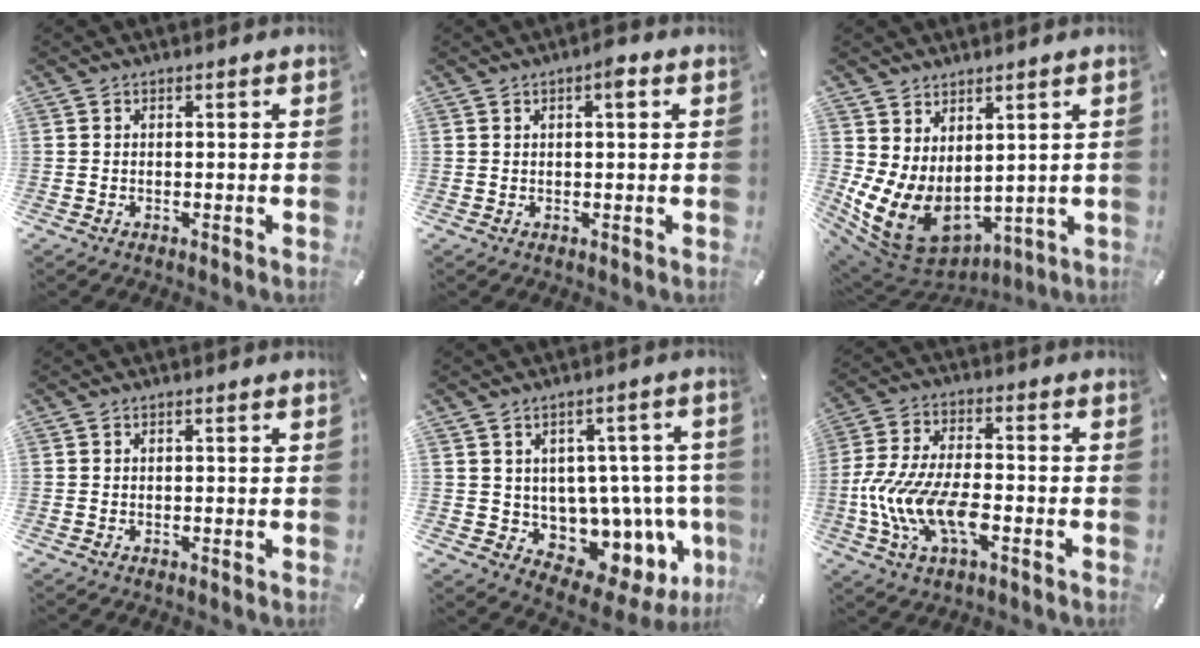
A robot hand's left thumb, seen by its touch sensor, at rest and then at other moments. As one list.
[{"total": 2.8, "force": [0.9, 0.9, 2.5], "torque": [-0.026, -0.003, 0.007]}, {"total": 10.0, "force": [0.4, 7.7, 6.4], "torque": [-0.138, -0.025, 0.017]}, {"total": 0.0}, {"total": 8.9, "force": [-0.6, 7.7, 4.6], "torque": [-0.057, -0.031, 0.010]}, {"total": 13.3, "force": [-4.8, 6.6, 10.5], "torque": [-0.220, 0.006, -0.085]}]